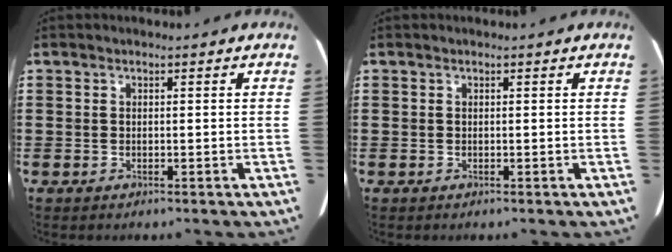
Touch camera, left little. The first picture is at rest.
{"total": 0.0}